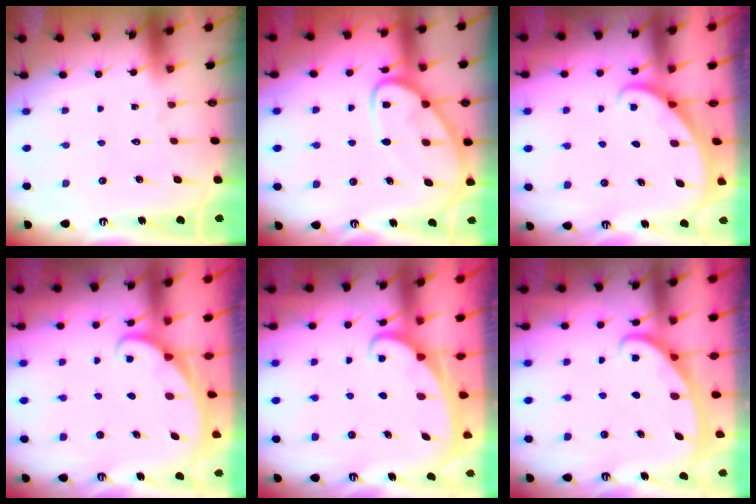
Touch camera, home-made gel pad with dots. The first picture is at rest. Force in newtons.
{"total": 11.6, "press": 11.5, "slide": 1.2}
{"total": 2.0, "press": 2.0, "slide": 0.1}
{"total": 1.8, "press": 1.8, "slide": 0.1}
{"total": 1.9, "press": 1.9, "slide": 0.1}
{"total": 2.8, "press": 2.8, "slide": 0.4}